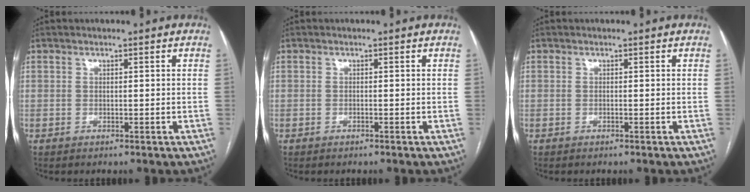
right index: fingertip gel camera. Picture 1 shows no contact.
{"total": 0.0}
{"total": 0.0}